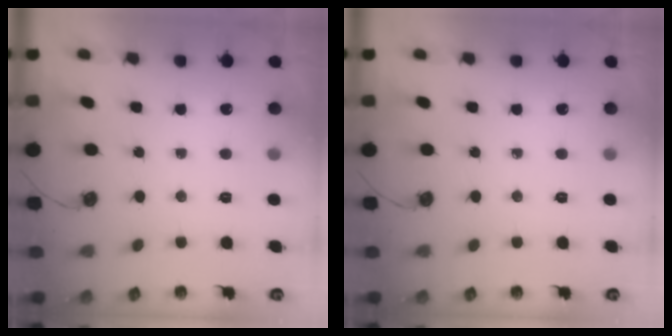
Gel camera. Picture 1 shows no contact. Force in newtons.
{"total": 0.0}